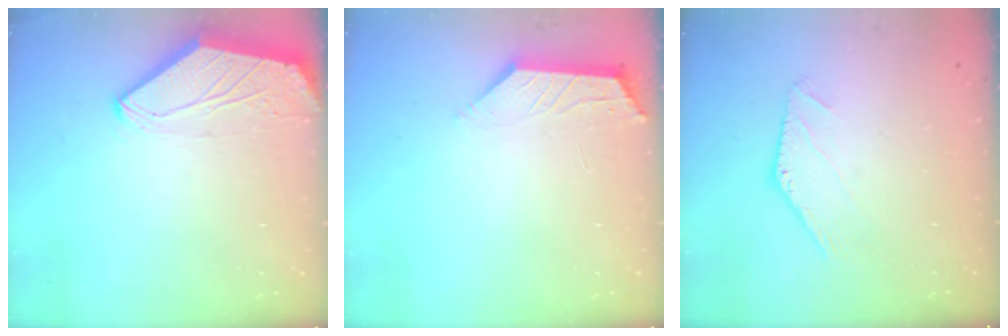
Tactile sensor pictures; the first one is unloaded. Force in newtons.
{"total": 1.9, "press": 1.9, "slide": 0.4}
{"total": 0.0}